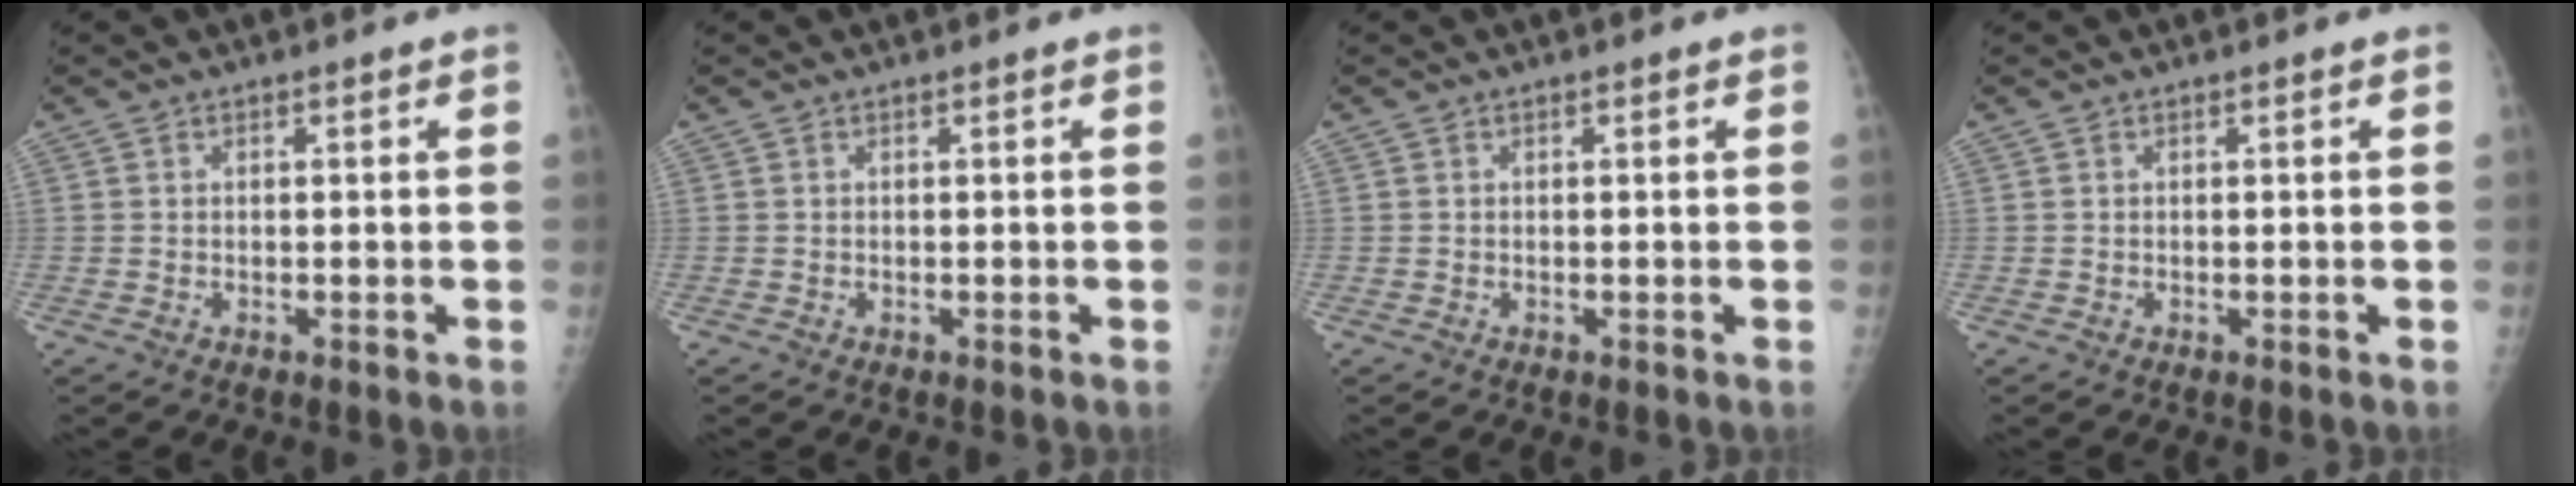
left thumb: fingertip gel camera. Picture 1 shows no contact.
{"total": 0.0}
{"total": 0.0}
{"total": 0.0}